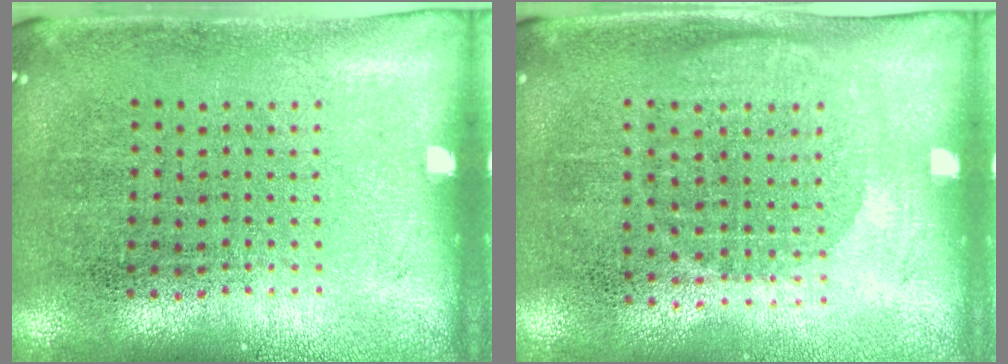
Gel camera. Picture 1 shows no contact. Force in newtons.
{"total": 1.1, "press": 1.0, "slide": 0.4}